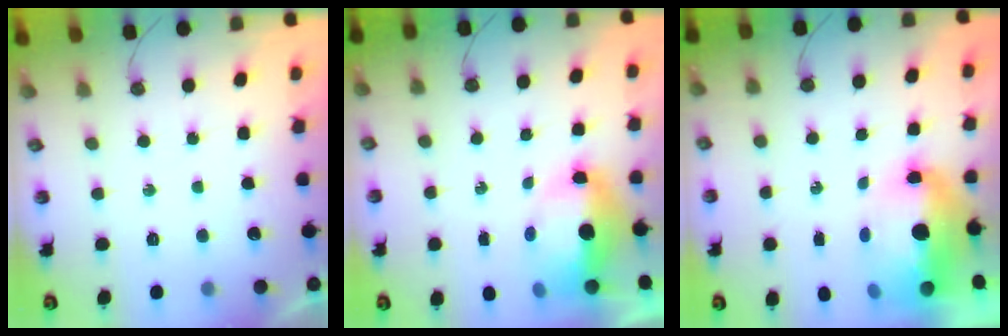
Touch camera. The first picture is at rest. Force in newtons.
{"total": 8.3, "press": 8.2, "slide": 1.0}
{"total": 15.1, "press": 12.0, "slide": 9.3}